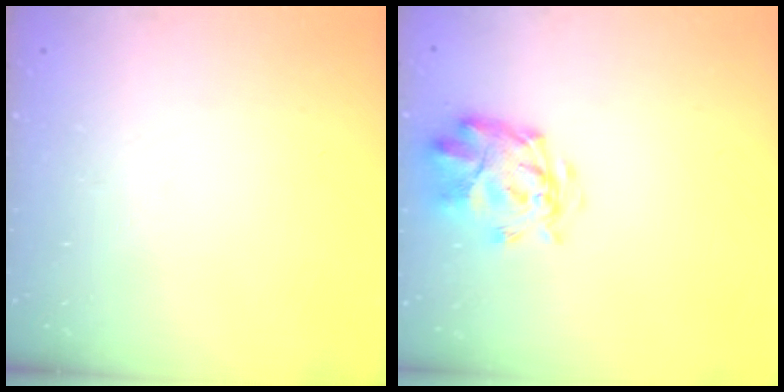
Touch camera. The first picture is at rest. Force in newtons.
{"total": 4.8, "press": 4.5, "slide": 1.7}